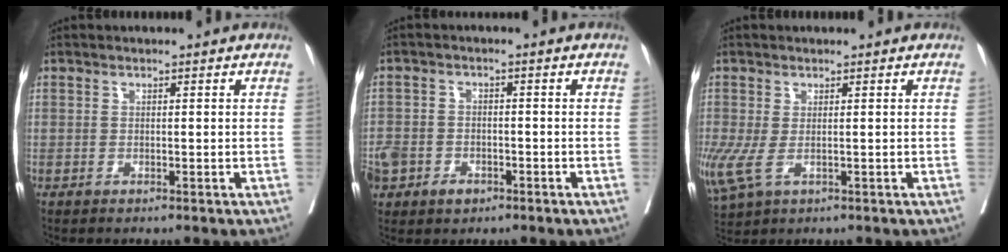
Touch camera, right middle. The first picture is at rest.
{"total": 9.7, "force": [-4.4, 7.6, 4.3], "torque": [-0.130, 0.007, -0.066]}
{"total": 7.8, "force": [-1.7, 4.2, 6.4], "torque": [-0.170, -0.018, -0.020]}